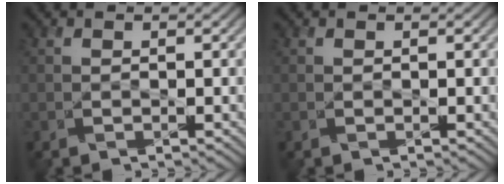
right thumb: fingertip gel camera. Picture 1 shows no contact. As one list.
[{"total": 0.0}]